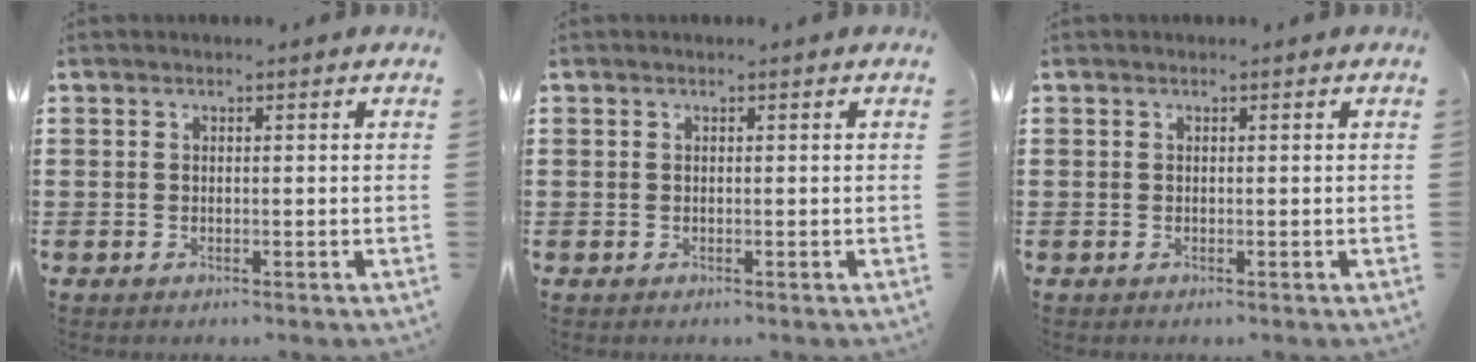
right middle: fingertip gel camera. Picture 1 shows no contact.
{"total": 0.0}
{"total": 0.0}